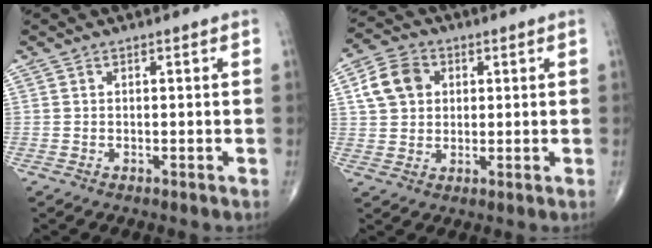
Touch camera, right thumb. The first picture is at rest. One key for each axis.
{"total": 8.1, "fx": 2.1, "fy": 6.4, "fz": 4.4, "tx": -0.066, "ty": 0.005, "tz": 0.035}